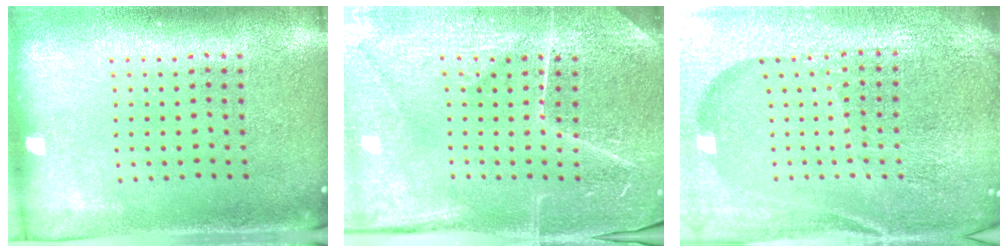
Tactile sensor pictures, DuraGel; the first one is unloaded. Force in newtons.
{"total": 4.1, "press": 4.0, "slide": 1.0}
{"total": 5.2, "press": 4.8, "slide": 2.0}